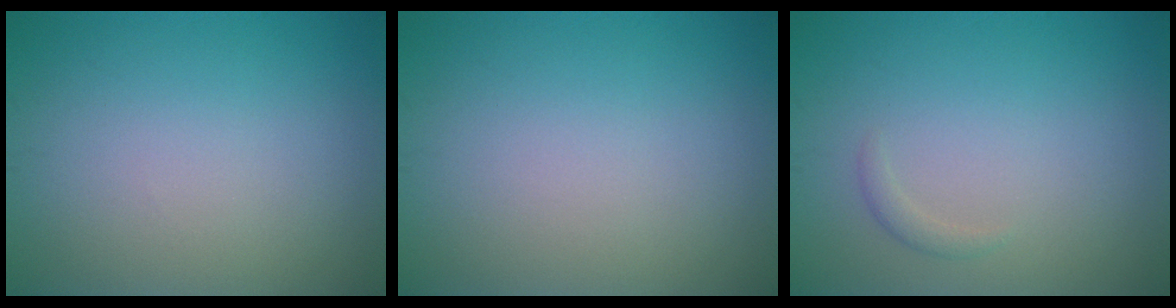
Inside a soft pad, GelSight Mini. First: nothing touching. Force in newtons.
{"total": 0.0}
{"total": 0.8, "press": 0.8, "slide": 0.1}